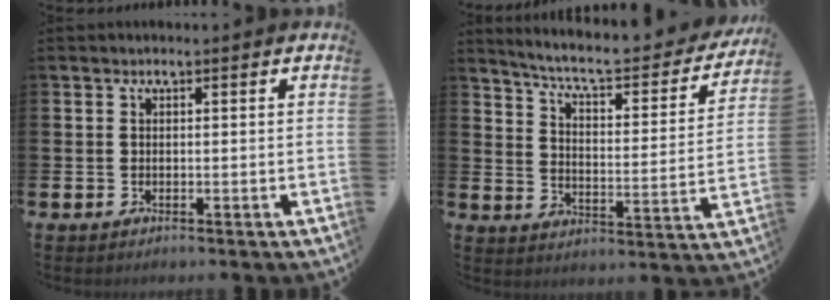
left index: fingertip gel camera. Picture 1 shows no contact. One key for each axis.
{"total": 6.8, "fx": 6.1, "fy": 1.3, "fz": 2.8, "tx": -0.075, "ty": -0.048, "tz": 0.098}